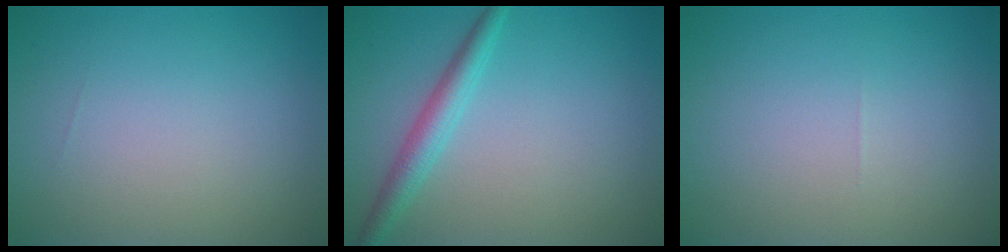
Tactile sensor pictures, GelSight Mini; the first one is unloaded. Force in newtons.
{"total": 2.7, "press": 2.7, "slide": 0.1}
{"total": 0.0}